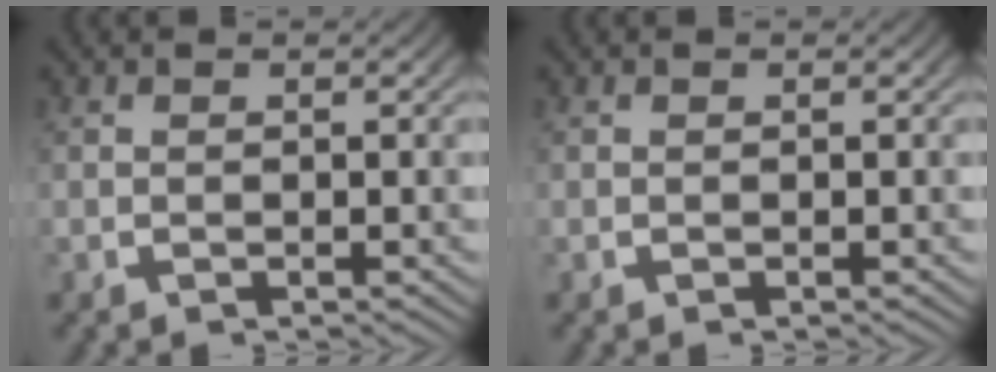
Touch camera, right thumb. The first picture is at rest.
{"total": 0.0}